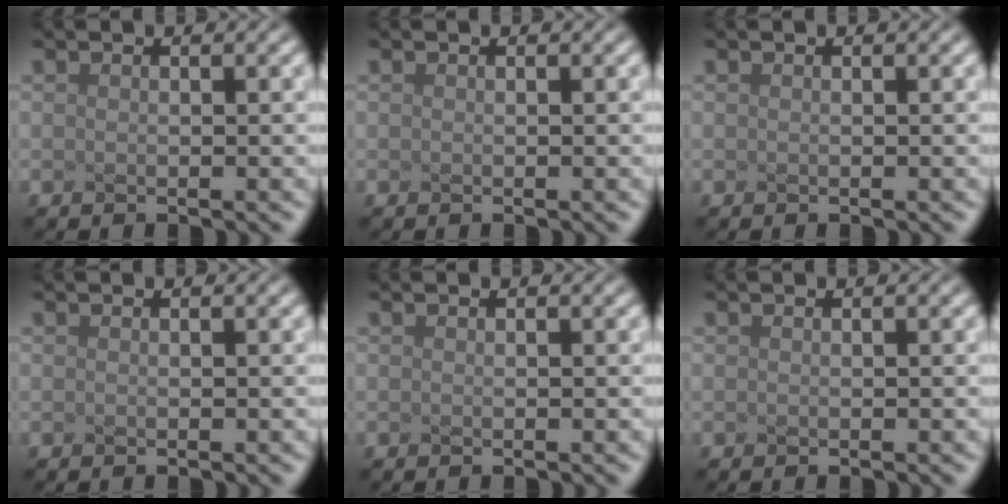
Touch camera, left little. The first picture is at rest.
{"total": 0.0}
{"total": 0.0}
{"total": 0.0}
{"total": 0.0}
{"total": 0.0}